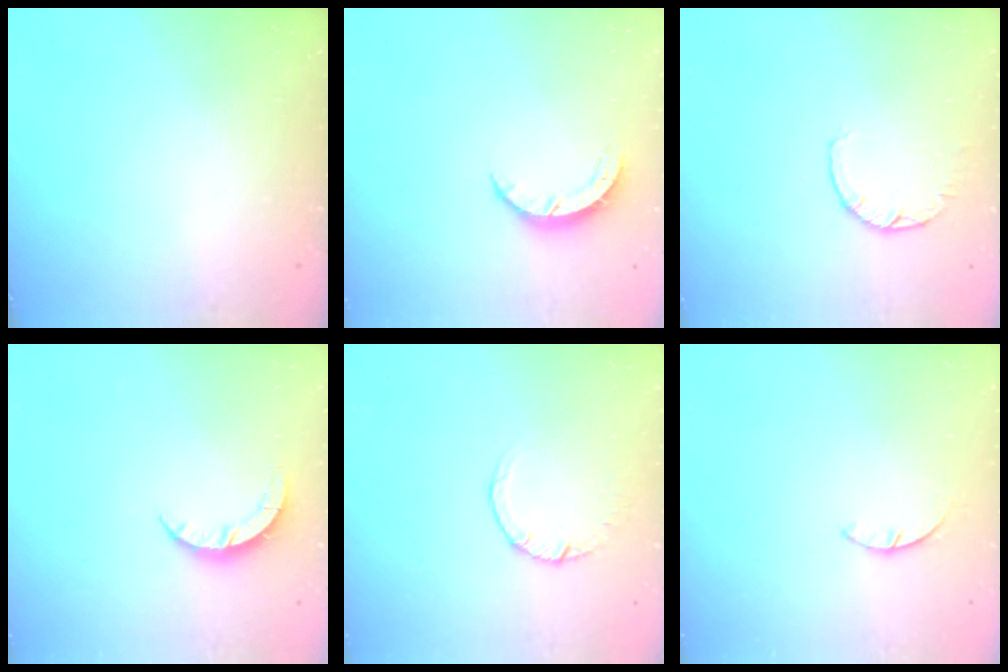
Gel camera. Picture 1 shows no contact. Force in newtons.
{"total": 3.6, "press": 3.6, "slide": 0.4}
{"total": 2.8, "press": 2.7, "slide": 0.5}
{"total": 4.4, "press": 4.4, "slide": 0.3}
{"total": 2.5, "press": 2.5, "slide": 0.2}
{"total": 1.4, "press": 1.4, "slide": 0.3}